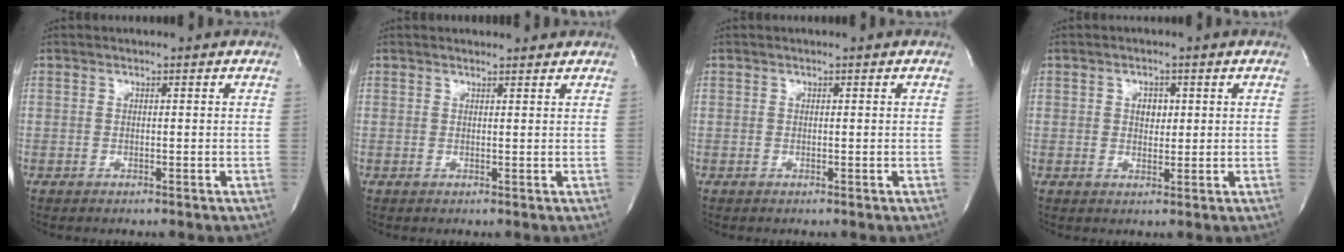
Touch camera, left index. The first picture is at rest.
{"total": 2.5, "force": [2.4, 0.4, 0.5], "torque": [-0.016, 0.005, 0.030]}
{"total": 0.0}
{"total": 2.4, "force": [0.7, 1.6, 1.7], "torque": [-0.024, 0.001, 0.011]}